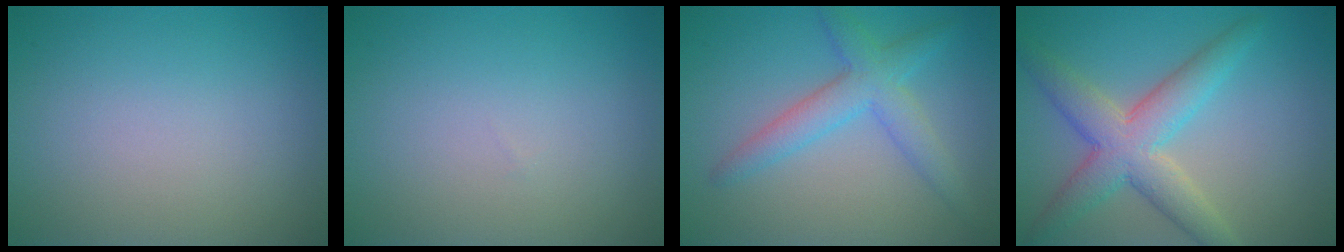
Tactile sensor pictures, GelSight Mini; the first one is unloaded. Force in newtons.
{"total": 0.0}
{"total": 3.9, "press": 3.9, "slide": 0.2}
{"total": 5.0, "press": 4.9, "slide": 0.3}